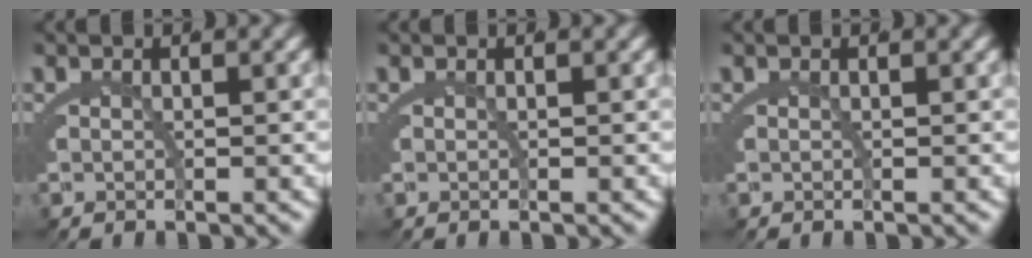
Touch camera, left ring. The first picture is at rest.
{"total": 0.0}
{"total": 0.0}